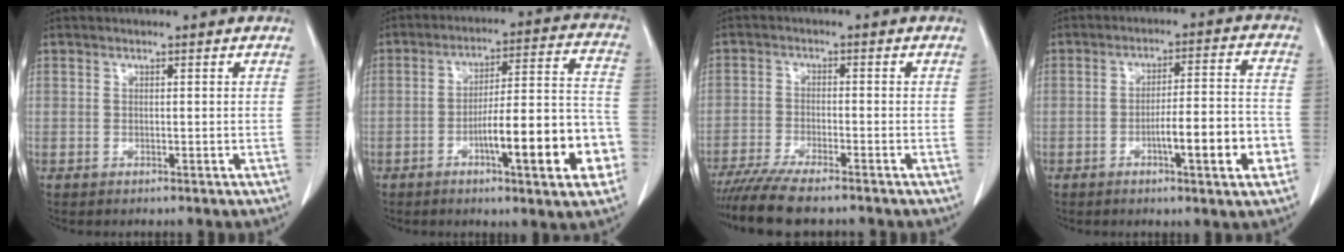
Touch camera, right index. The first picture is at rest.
{"total": 16.0, "force": [-5.9, 2.2, 14.7], "torque": [-0.198, 0.021, -0.083]}
{"total": 9.2, "force": [-7.8, 0.8, 4.7], "torque": [-0.075, -0.021, -0.129]}
{"total": 10.2, "force": [-3.7, 1.0, 9.4], "torque": [-0.138, 0.009, -0.053]}